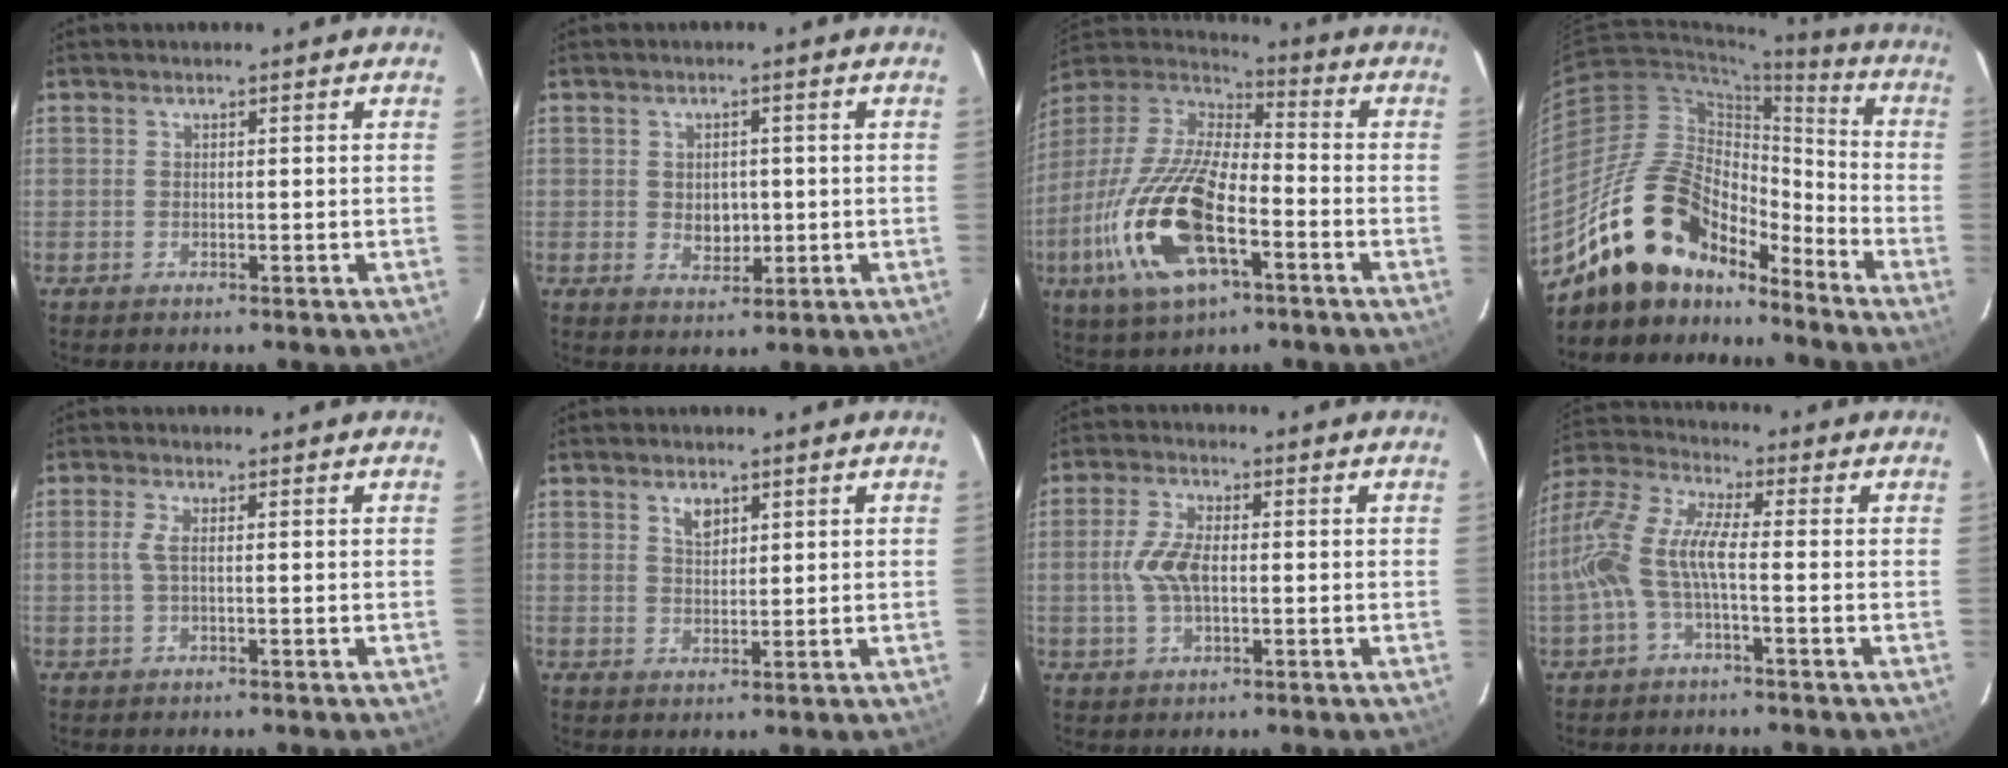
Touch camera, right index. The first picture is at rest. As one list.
[{"total": 4.3, "force": [-0.2, 3.3, 2.7], "torque": [-0.043, -0.002, 0.002]}, {"total": 22.8, "force": [-8.6, 9.3, 18.9], "torque": [-0.401, -0.038, -0.165]}, {"total": 19.9, "force": [-15.1, 9.5, 8.8], "torque": [-0.163, 0.021, -0.250]}, {"total": 1.9, "force": [0.0, 0.1, 1.9], "torque": [-0.042, 0.001, -0.003]}, {"total": 2.4, "force": [1.5, 1.3, 1.4], "torque": [-0.021, 0.003, 0.027]}, {"total": 6.2, "force": [-0.4, 2.8, 5.6], "torque": [-0.119, 0.005, -0.005]}, {"total": 11.1, "force": [-2.2, 3.0, 10.4], "torque": [-0.221, 0.009, -0.048]}]